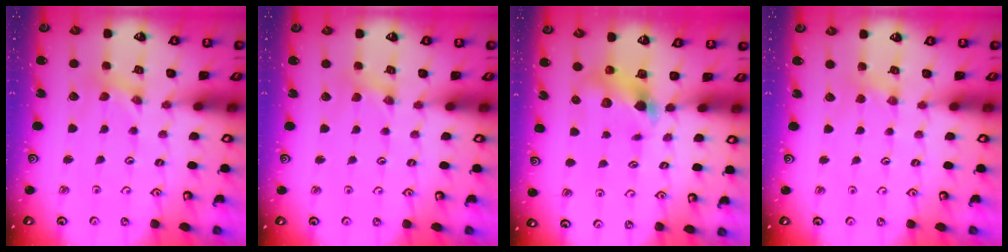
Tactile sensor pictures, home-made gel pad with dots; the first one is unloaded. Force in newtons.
{"total": 0.0}
{"total": 5.3, "press": 5.3, "slide": 0.5}
{"total": 2.5, "press": 2.4, "slide": 0.4}